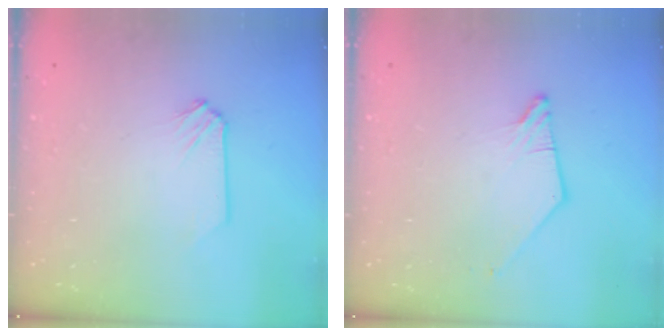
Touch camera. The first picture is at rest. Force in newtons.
{"total": 1.3, "press": 1.2, "slide": 0.3}